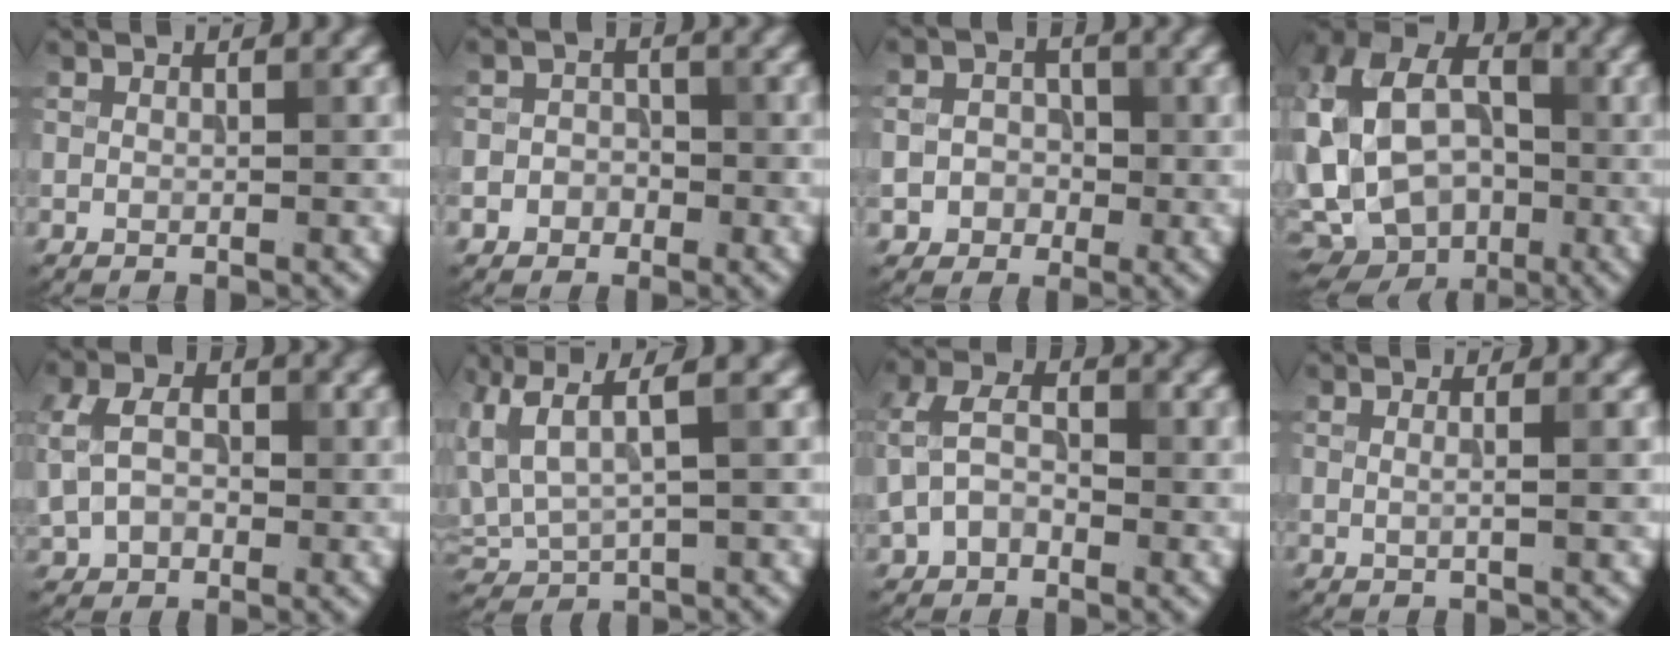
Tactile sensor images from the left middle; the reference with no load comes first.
{"total": 2.6, "force": [-1.2, 2.3, 0.6], "torque": [0.017, 0.010, -0.034]}
{"total": 3.8, "force": [-1.0, 3.5, 1.2], "torque": [0.006, 0.012, -0.029]}
{"total": 17.6, "force": [-2.1, 14.8, 9.4], "torque": [-0.221, 0.022, -0.057]}
{"total": 5.0, "force": [0.2, 3.7, 3.3], "torque": [-0.075, 0.007, 0.008]}
{"total": 5.3, "force": [2.2, 1.8, 4.5], "torque": [-0.112, 0.014, 0.045]}
{"total": 4.7, "force": [-0.7, 3.2, 3.3], "torque": [-0.080, 0.009, -0.018]}
{"total": 1.6, "force": [0.3, 0.3, 1.5], "torque": [-0.022, -0.004, -0.001]}